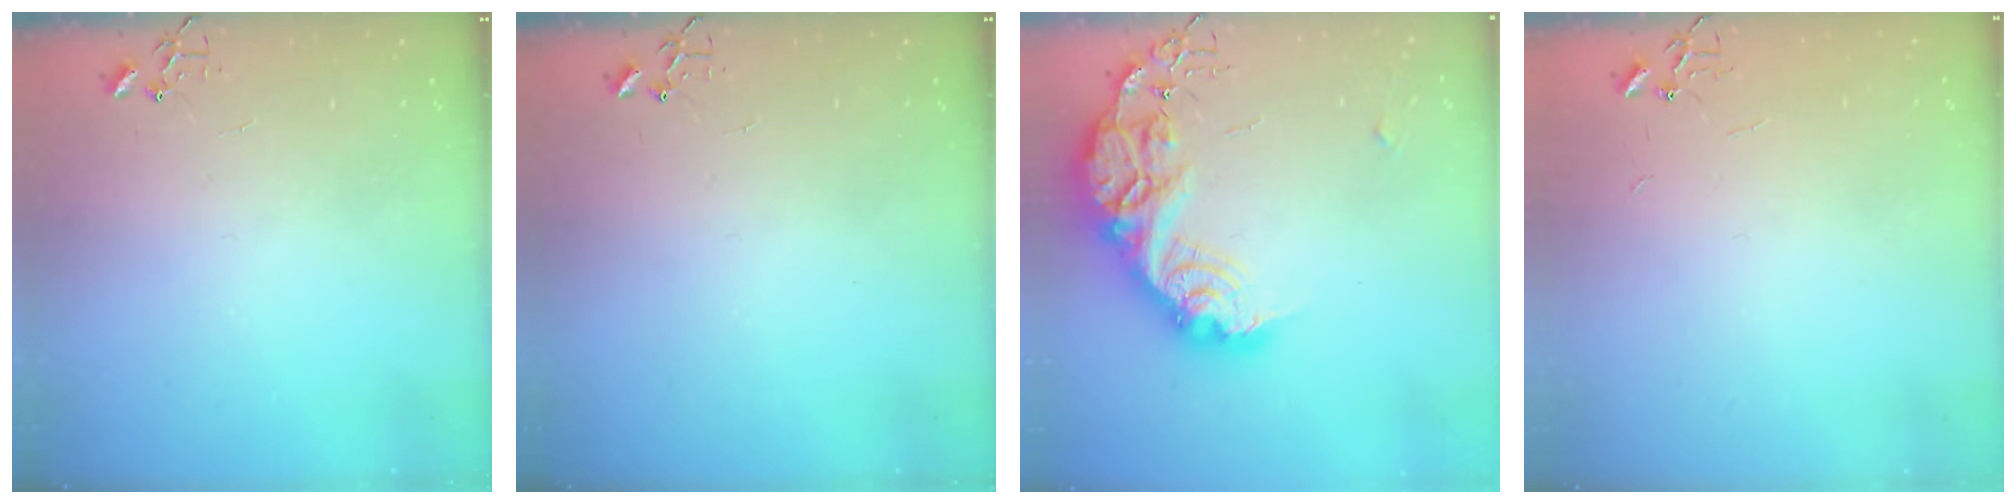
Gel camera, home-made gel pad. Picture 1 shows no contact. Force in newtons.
{"total": 0.0}
{"total": 24.7, "press": 24.6, "slide": 2.0}
{"total": 1.8, "press": 1.8, "slide": 0.2}